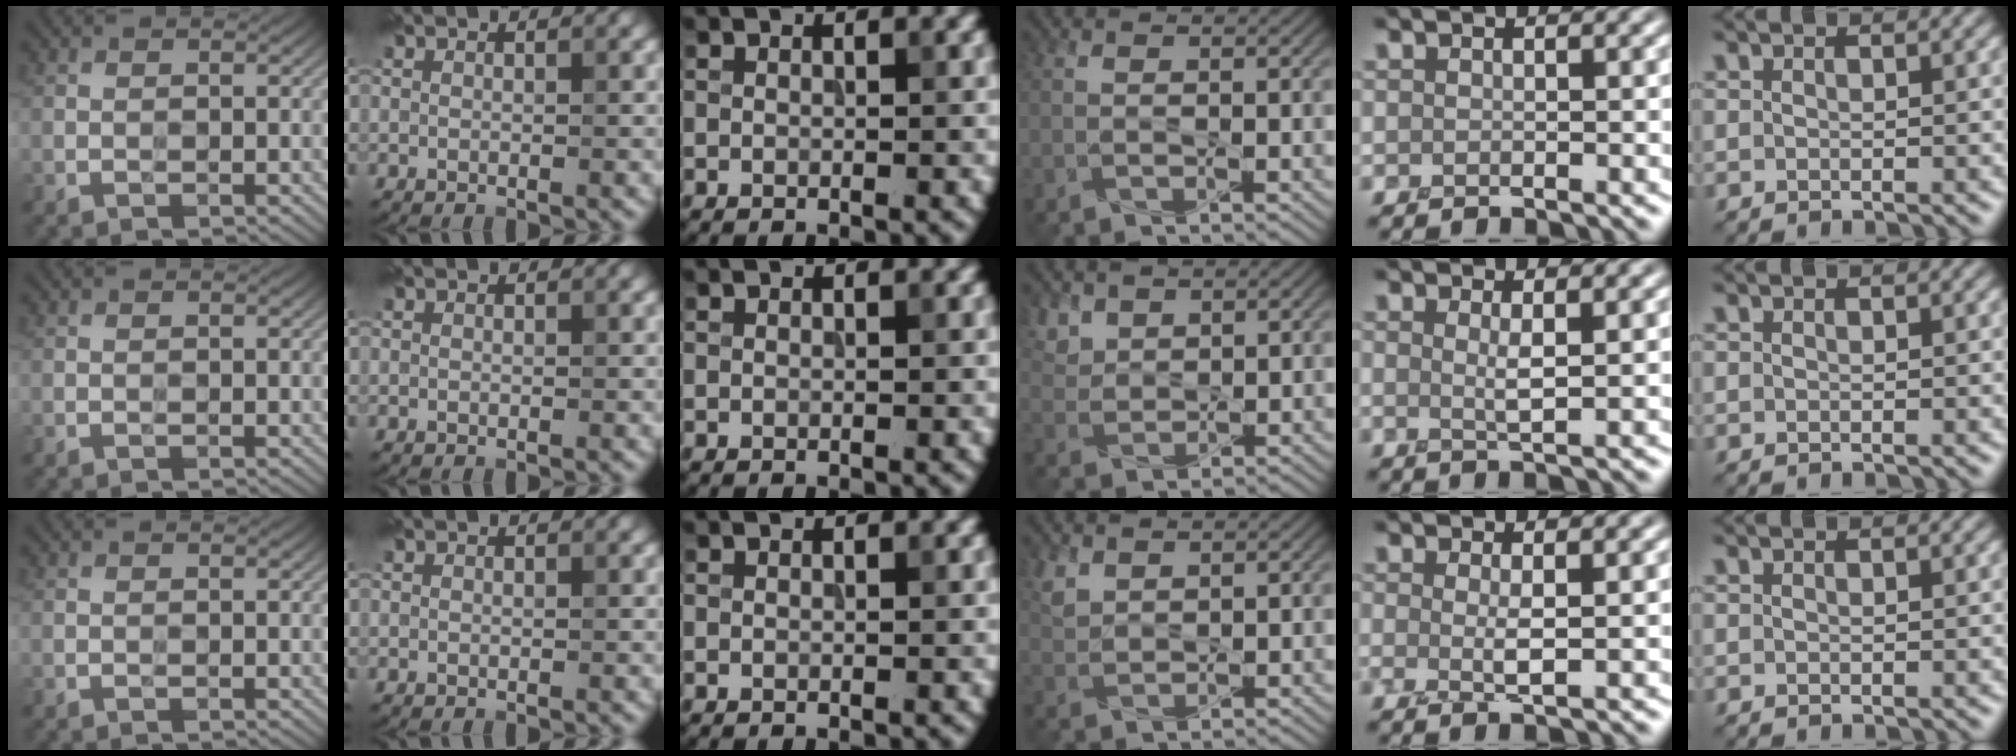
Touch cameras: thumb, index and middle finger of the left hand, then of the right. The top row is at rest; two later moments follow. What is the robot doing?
{"motion": "squeeze", "object": "tweezer"}